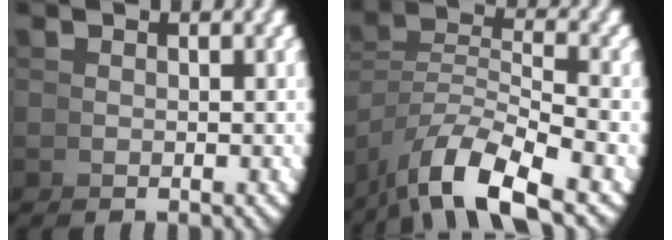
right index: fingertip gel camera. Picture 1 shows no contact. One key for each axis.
{"total": 5.6, "fx": -2.8, "fy": 2.5, "fz": 4.2, "tx": -0.073, "ty": -0.013, "tz": -0.037}